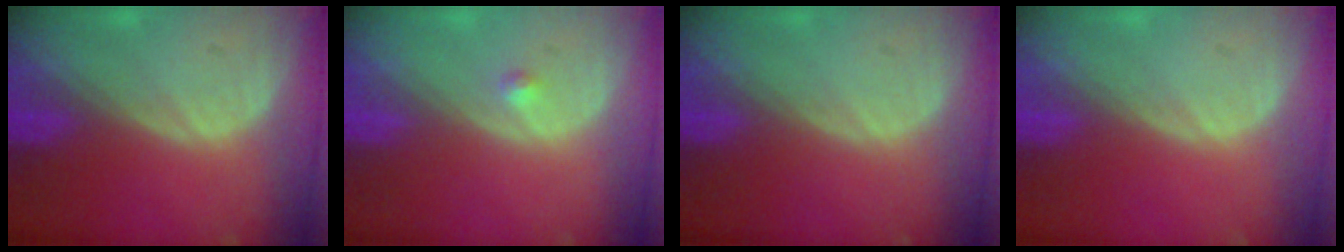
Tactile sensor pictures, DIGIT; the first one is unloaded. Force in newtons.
{"total": 0.8, "press": 0.8, "slide": 0.2}
{"total": 0.0}
{"total": 0.0}